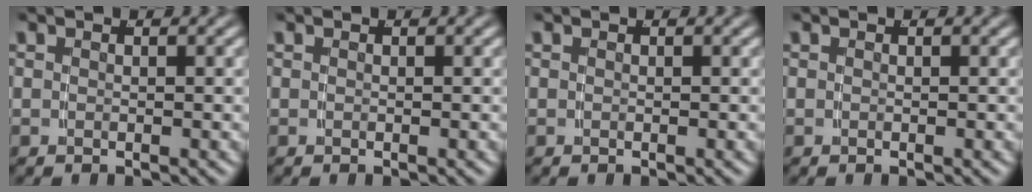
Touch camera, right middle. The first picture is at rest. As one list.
[{"total": 0.0}, {"total": 0.0}, {"total": 0.0}]